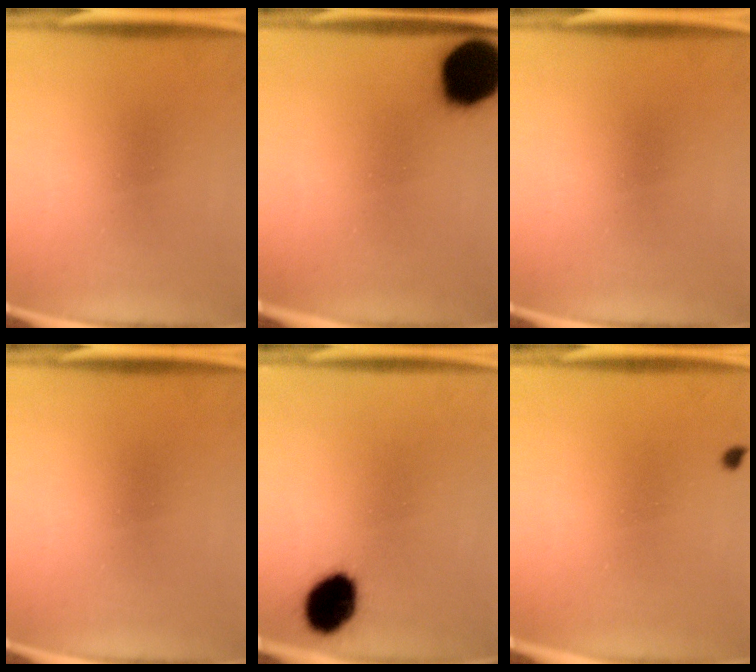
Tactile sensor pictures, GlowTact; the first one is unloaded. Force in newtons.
{"total": 17.9}
{"total": 0.0}
{"total": 0.0}
{"total": 10.7}
{"total": 0.7}